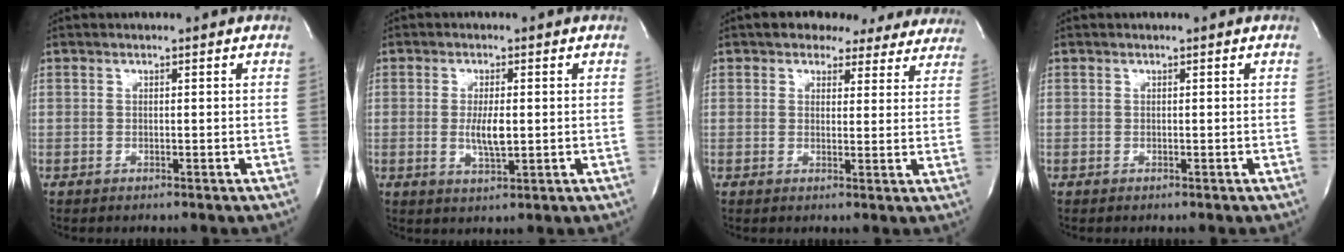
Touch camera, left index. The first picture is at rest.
{"total": 4.1, "force": [-0.4, 1.0, 4.0], "torque": [-0.081, -0.011, -0.005]}
{"total": 11.6, "force": [9.9, 5.5, 2.7], "torque": [-0.005, 0.008, 0.094]}
{"total": 0.0}